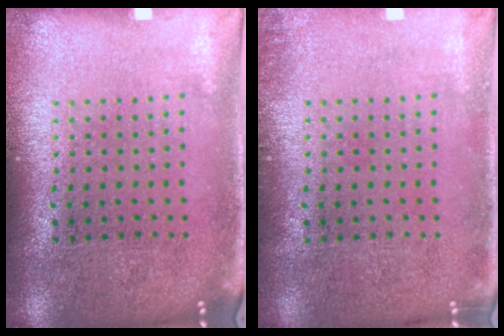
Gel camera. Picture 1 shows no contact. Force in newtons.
{"total": 0.7, "press": 0.6, "slide": 0.2}